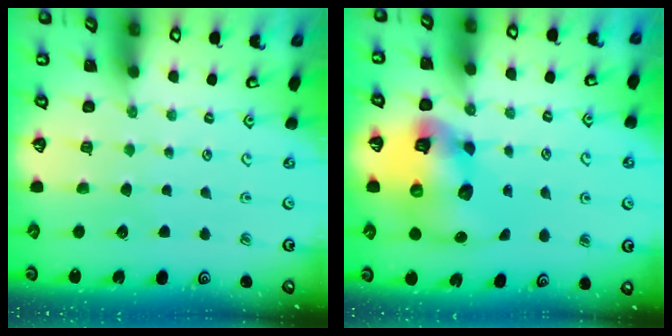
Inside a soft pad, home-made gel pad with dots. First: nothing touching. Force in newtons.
{"total": 15.1, "press": 15.0, "slide": 2.1}